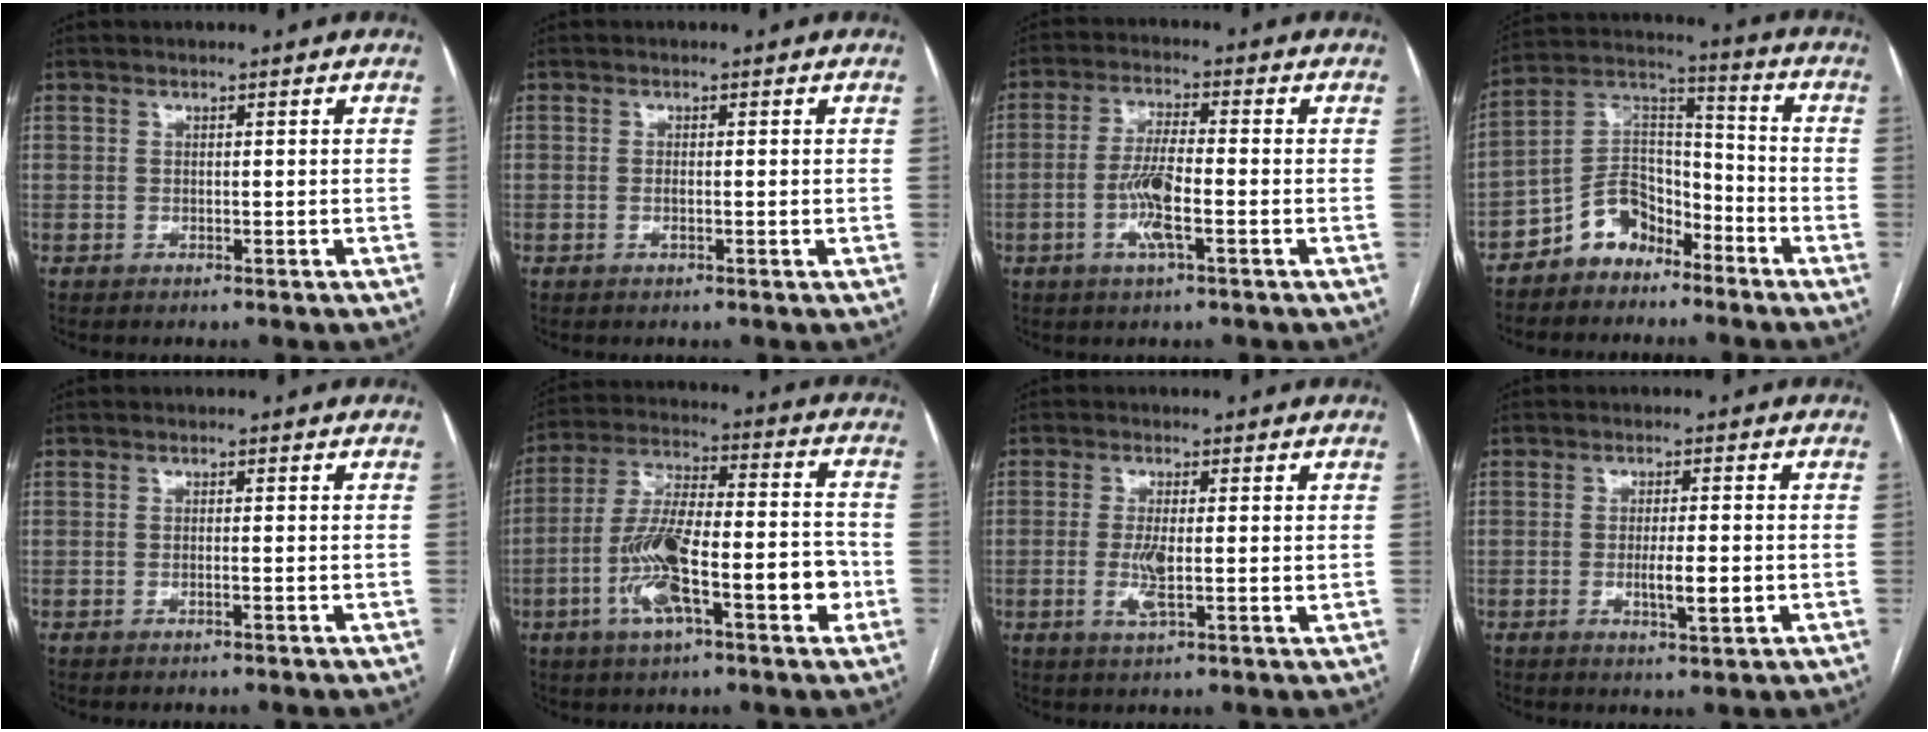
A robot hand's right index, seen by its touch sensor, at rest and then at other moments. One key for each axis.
{"total": 1.0, "fx": -0.2, "fy": 0.2, "fz": 0.9, "tx": -0.018, "ty": -0.001, "tz": -0.003}
{"total": 6.7, "fx": -2.1, "fy": 0.7, "fz": 6.4, "tx": -0.129, "ty": -0.004, "tz": -0.042}
{"total": 9.2, "fx": -6.2, "fy": 5.7, "fz": 3.5, "tx": -0.073, "ty": 0.039, "tz": -0.118}
{"total": 0.5, "fx": -0.2, "fy": -0.1, "fz": 0.5, "tx": -0.009, "ty": 0.001, "tz": -0.005}
{"total": 16.4, "fx": -5.1, "fy": 4.2, "fz": 15.0, "tx": -0.273, "ty": 0.021, "tz": -0.086}
{"total": 4.4, "fx": -0.3, "fy": 0.9, "fz": 4.3, "tx": -0.090, "ty": -0.008, "tz": -0.006}
{"total": 4.6, "fx": -0.9, "fy": 0.6, "fz": 4.4, "tx": -0.078, "ty": -0.006, "tz": -0.013}